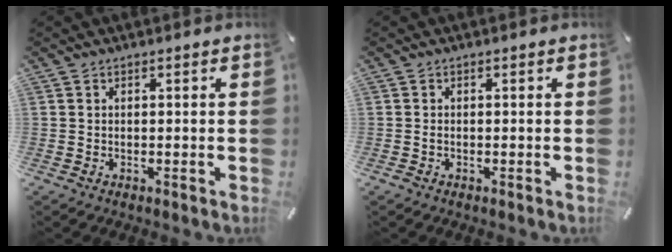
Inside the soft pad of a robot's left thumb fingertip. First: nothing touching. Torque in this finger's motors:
{"motor_torque": [-0.23, 0.18, -0.07, 0.04, 0.02]}